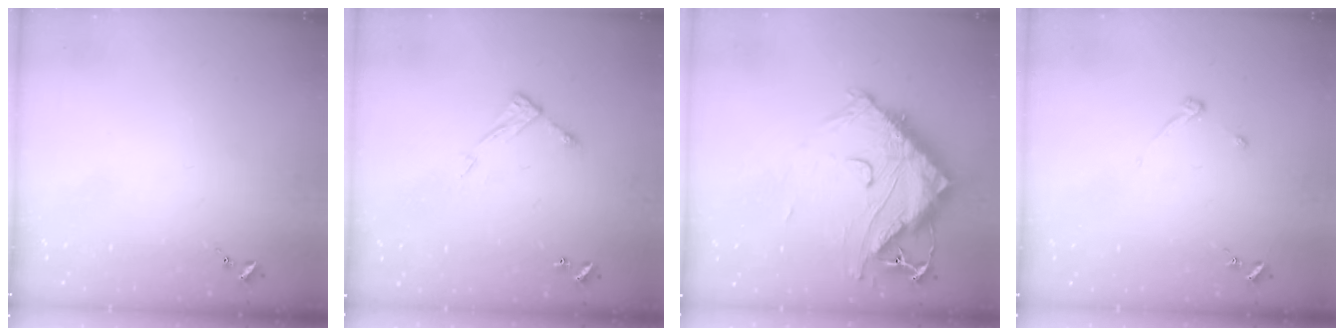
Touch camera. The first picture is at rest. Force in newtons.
{"total": 6.3, "press": 6.3, "slide": 0.4}
{"total": 18.8, "press": 18.7, "slide": 1.7}
{"total": 3.3, "press": 3.3, "slide": 0.4}